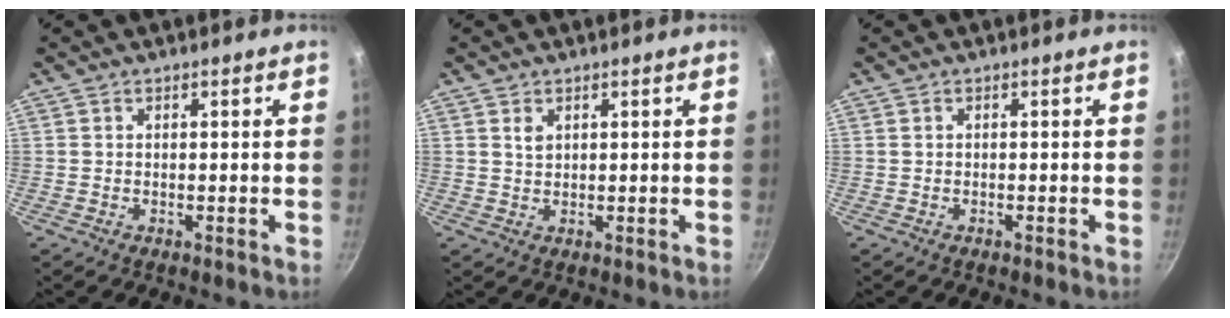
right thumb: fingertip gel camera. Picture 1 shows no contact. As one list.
[{"total": 1.8, "force": [0.9, 1.1, 1.0], "torque": [-0.017, -0.002, 0.019]}, {"total": 0.0}]